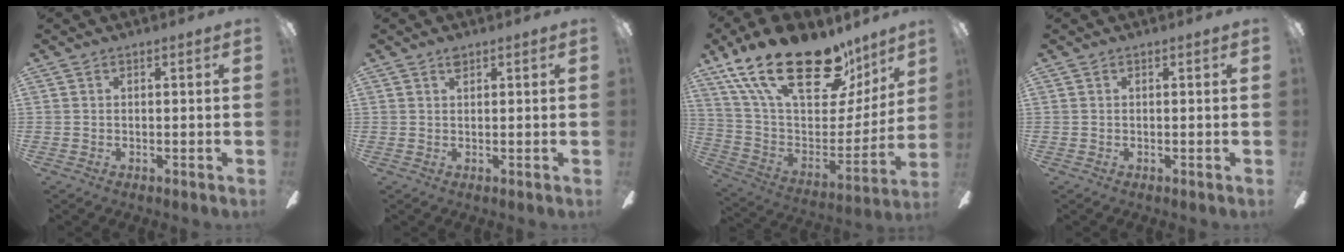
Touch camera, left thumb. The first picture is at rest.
{"total": 1.4, "force": [1.0, 0.6, 0.7], "torque": [-0.017, 0.002, 0.019]}
{"total": 28.9, "force": [18.3, 12.9, 18.2], "torque": [-0.312, -0.117, 0.323]}
{"total": 0.0}